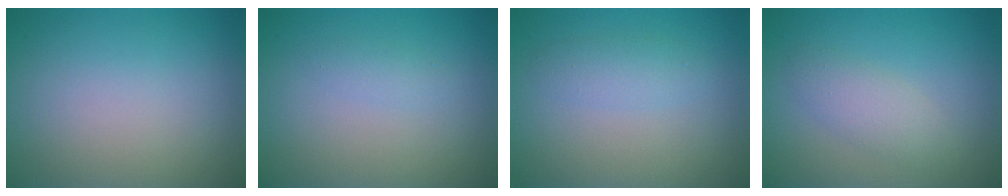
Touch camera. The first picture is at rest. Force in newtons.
{"total": 0.9, "press": 0.9, "slide": 0.1}
{"total": 1.6, "press": 1.6, "slide": 0.0}
{"total": 2.3, "press": 2.3, "slide": 0.0}